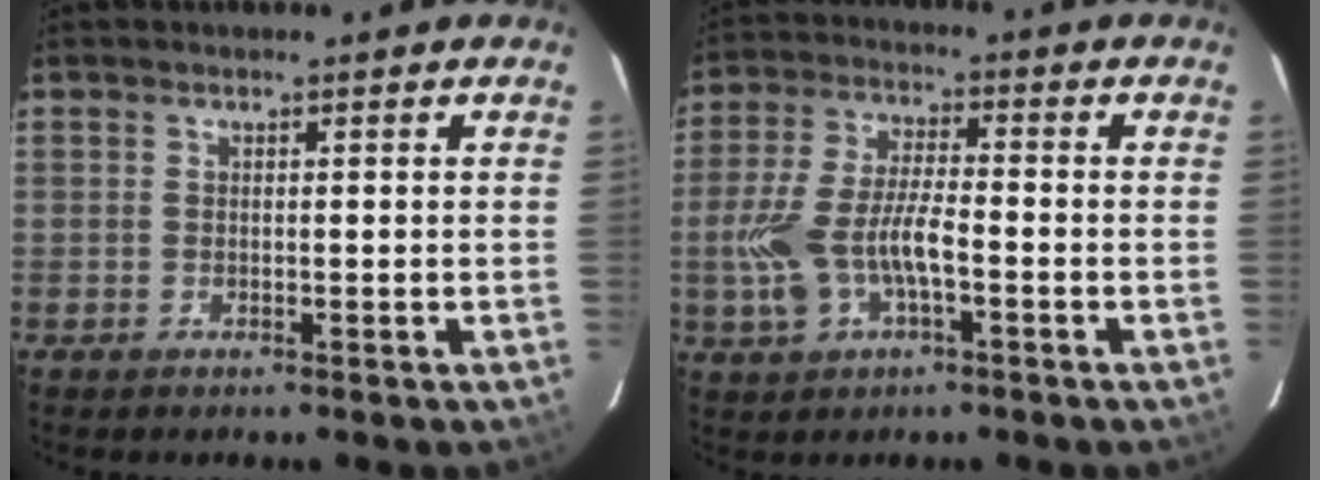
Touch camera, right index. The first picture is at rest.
{"total": 10.9, "force": [-3.3, 4.7, 9.3], "torque": [-0.200, 0.002, -0.058]}